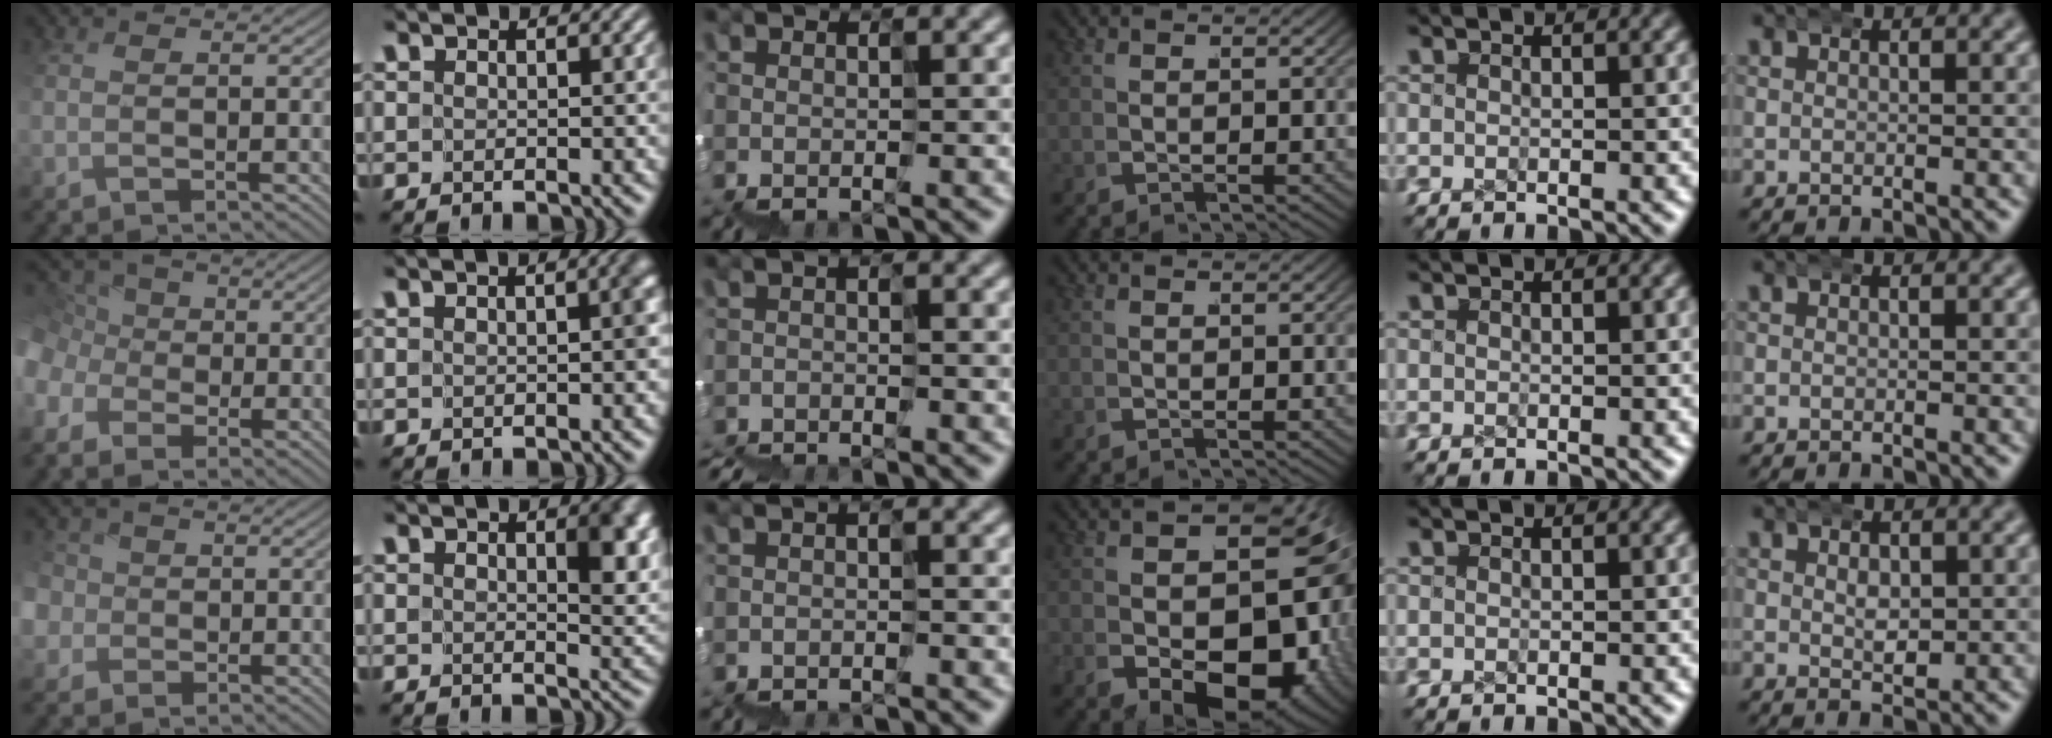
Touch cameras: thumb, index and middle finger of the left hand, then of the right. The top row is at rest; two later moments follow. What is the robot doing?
{"motion": "wrap", "object": "ethernet cable"}